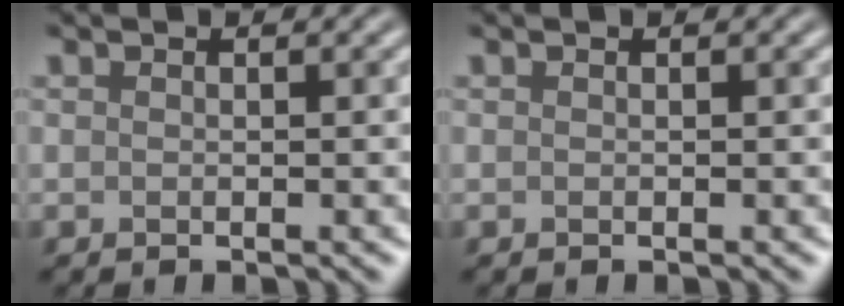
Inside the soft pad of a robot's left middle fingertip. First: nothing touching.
{"total": 0.0}